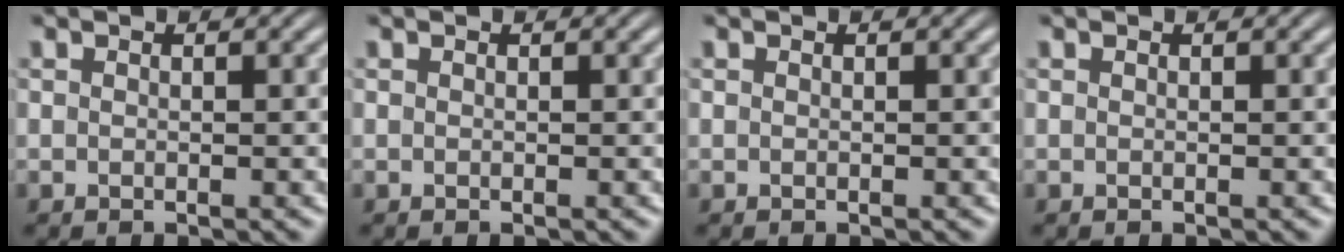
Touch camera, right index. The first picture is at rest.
{"total": 0.0}
{"total": 0.0}
{"total": 0.0}